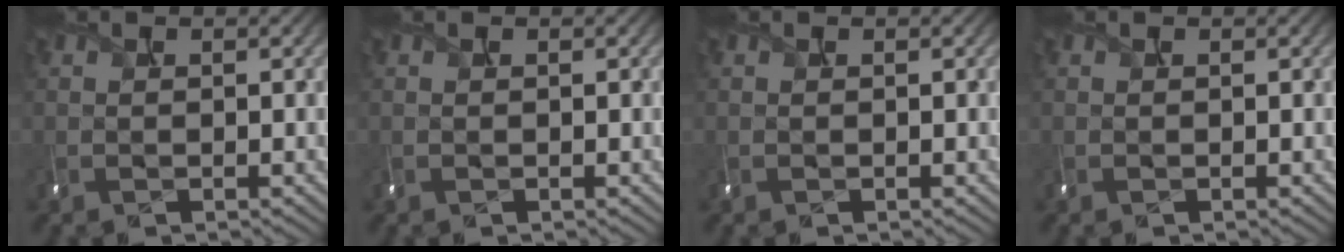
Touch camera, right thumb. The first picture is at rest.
{"total": 0.0}
{"total": 0.0}
{"total": 0.0}